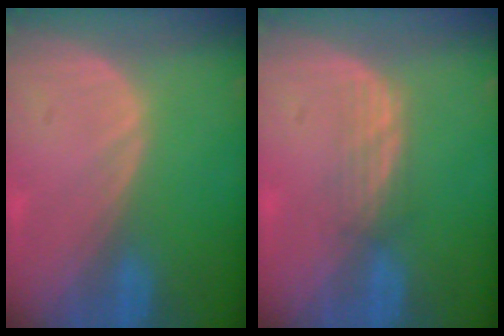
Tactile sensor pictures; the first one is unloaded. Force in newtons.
{"total": 2.4, "press": 2.3, "slide": 0.6}